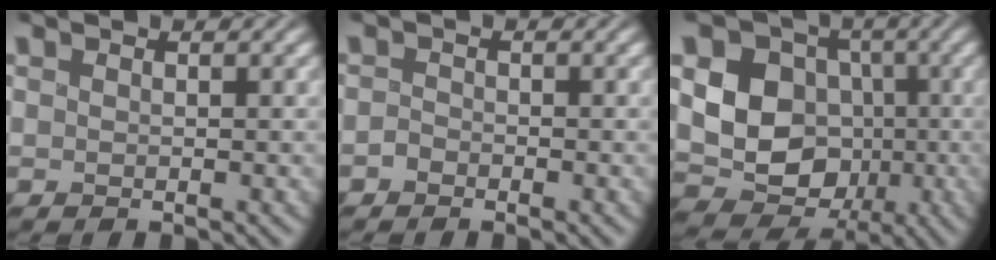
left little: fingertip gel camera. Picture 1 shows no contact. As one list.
[{"total": 1.2, "force": [-1.1, 0.6, 0.1], "torque": [0.005, -0.002, -0.027]}, {"total": 11.9, "force": [-0.3, 10.5, 5.7], "torque": [-0.110, 0.016, -0.032]}]